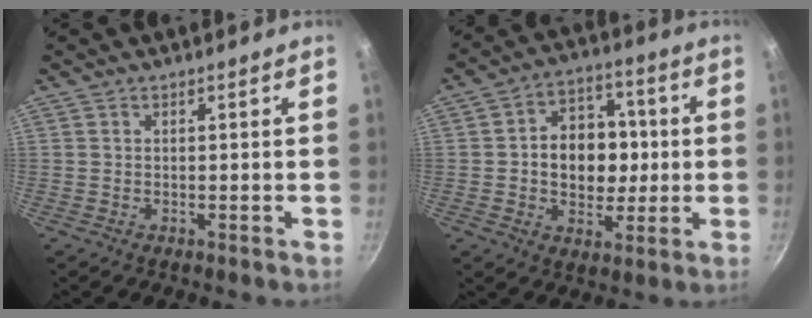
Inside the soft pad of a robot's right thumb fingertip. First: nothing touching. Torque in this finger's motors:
{"motor_torque": [-0.52, 0.92, 0.13, 0.11, 0.07]}